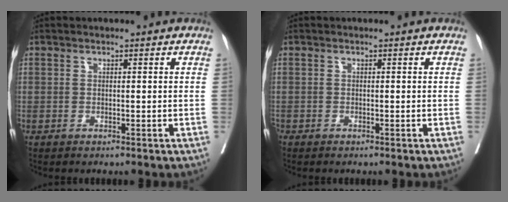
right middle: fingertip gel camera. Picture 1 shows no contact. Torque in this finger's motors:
{"motor_torque": [1.08, -0.87, 0.39, 0.09]}